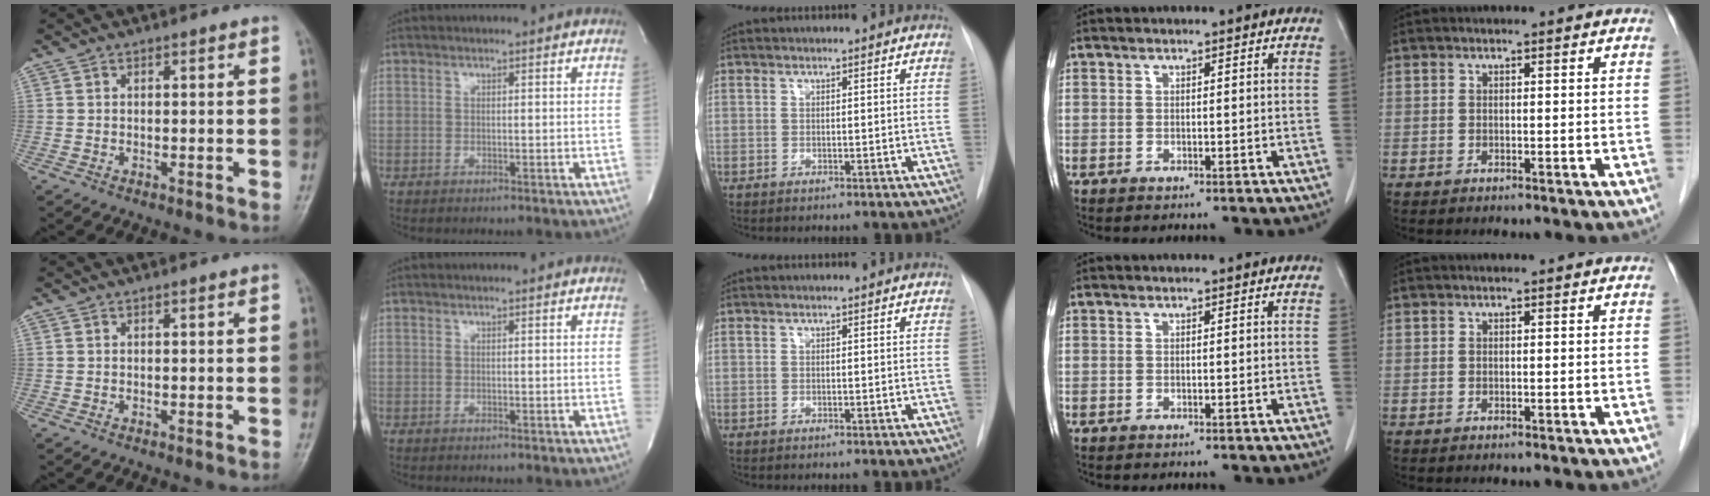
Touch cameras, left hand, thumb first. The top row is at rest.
{}